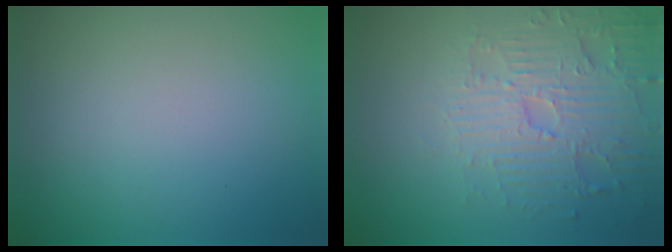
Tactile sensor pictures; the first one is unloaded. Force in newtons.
{"total": 4.5, "press": 4.1, "slide": 1.8}